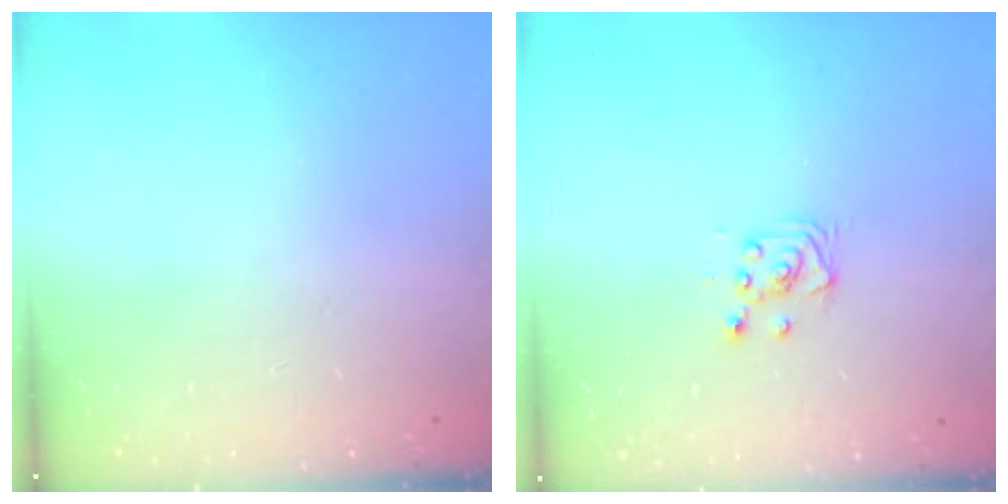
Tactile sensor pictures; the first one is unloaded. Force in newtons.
{"total": 3.4, "press": 3.4, "slide": 0.4}